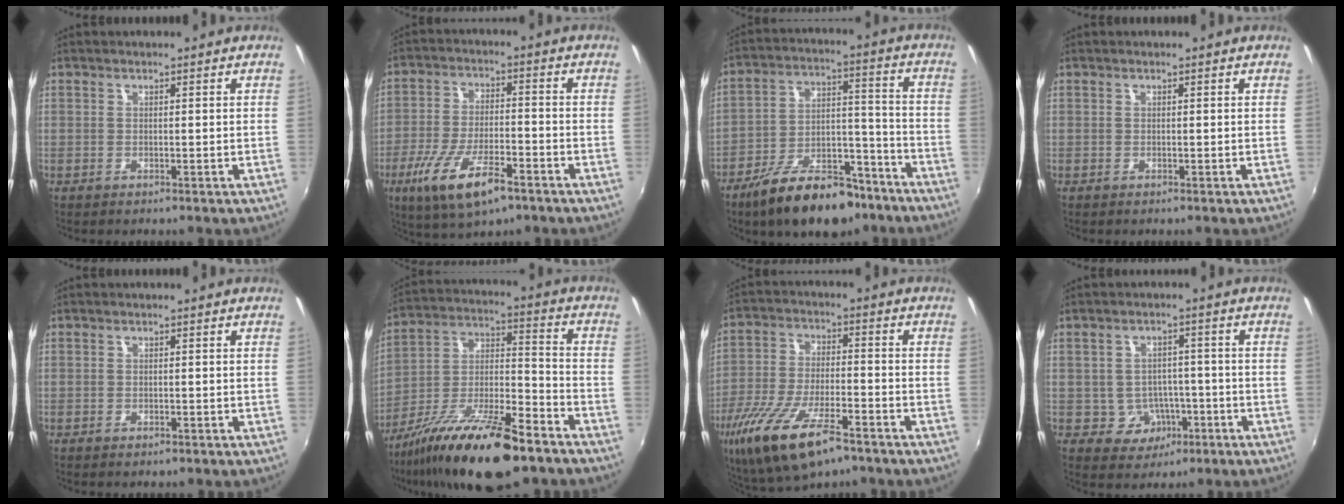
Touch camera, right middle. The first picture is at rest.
{"total": 13.2, "force": [-7.3, 4.3, 10.2], "torque": [-0.211, -0.028, -0.129]}
{"total": 17.7, "force": [-12.5, 7.6, 10.0], "torque": [-0.176, 0.011, -0.191]}
{"total": 0.0}
{"total": 0.7, "force": [-0.5, 0.4, 0.2], "torque": [-0.004, -0.002, -0.009]}
{"total": 21.2, "force": [-14.0, 5.6, 14.8], "torque": [-0.268, -0.019, -0.241]}
{"total": 17.9, "force": [-11.1, 6.0, 12.7], "torque": [-0.261, -0.047, -0.198]}
{"total": 5.7, "force": [-2.1, 5.1, 1.4], "torque": [-0.038, 0.015, -0.013]}